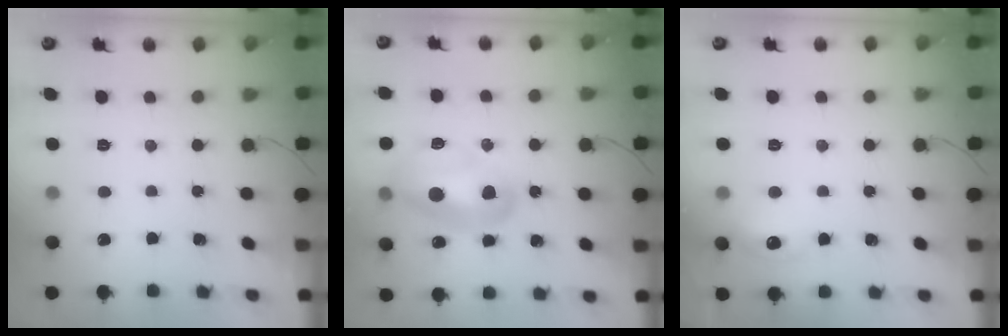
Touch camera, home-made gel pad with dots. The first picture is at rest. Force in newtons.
{"total": 16.2, "press": 16.1, "slide": 0.9}
{"total": 8.1, "press": 8.1, "slide": 0.5}